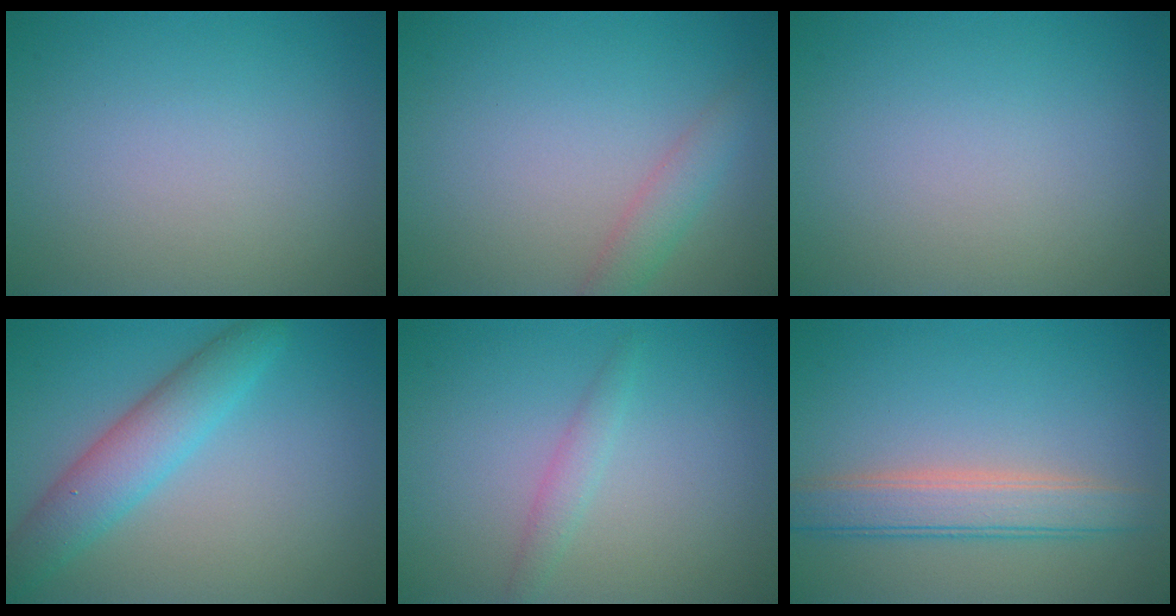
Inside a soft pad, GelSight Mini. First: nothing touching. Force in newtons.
{"total": 2.1, "press": 2.1, "slide": 0.1}
{"total": 0.0}
{"total": 4.8, "press": 4.8, "slide": 0.1}
{"total": 1.4, "press": 1.4, "slide": 0.1}
{"total": 4.0, "press": 4.0, "slide": 0.2}